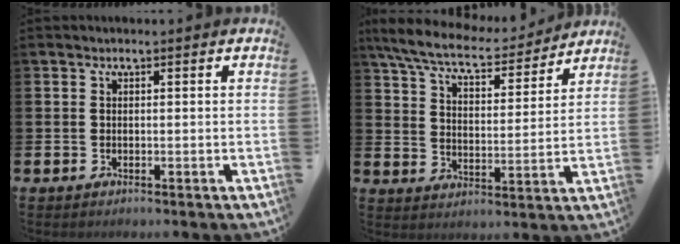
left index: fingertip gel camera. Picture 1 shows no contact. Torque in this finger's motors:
{"motor_torque": [1.03, -1.11, 0.23, 0.21]}